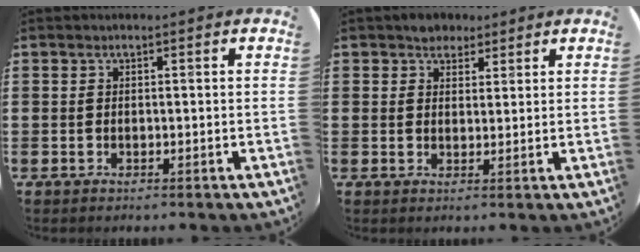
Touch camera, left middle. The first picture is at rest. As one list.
[{"total": 2.6, "force": [2.2, 1.4, 0.3], "torque": [-0.001, 0.002, 0.042]}]